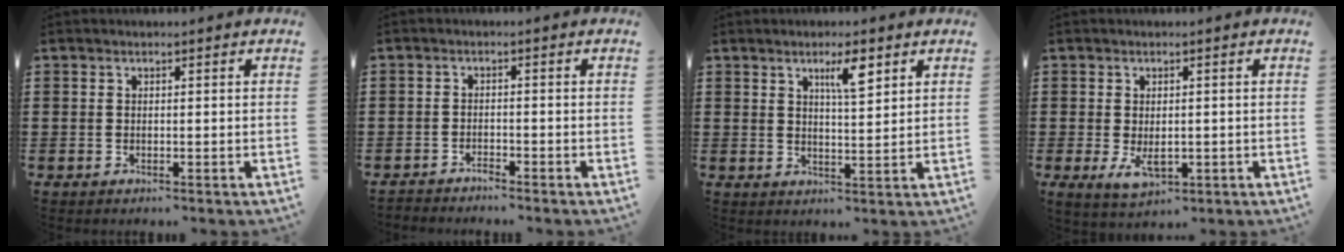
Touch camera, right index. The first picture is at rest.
{"total": 2.0, "force": [-2.0, 0.0, -0.3], "torque": [0.001, 0.005, -0.046]}
{"total": 4.5, "force": [2.7, 0.8, 3.6], "torque": [-0.061, -0.001, 0.040]}
{"total": 3.6, "force": [-0.6, 1.9, 3.0], "torque": [-0.053, -0.003, -0.012]}